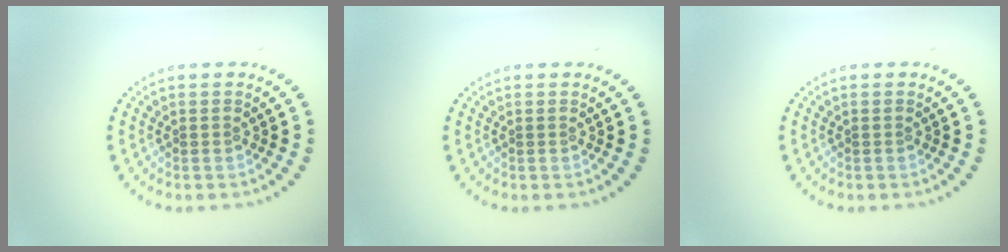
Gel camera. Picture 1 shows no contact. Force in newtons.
{"total": 0.0}
{"total": 0.0}